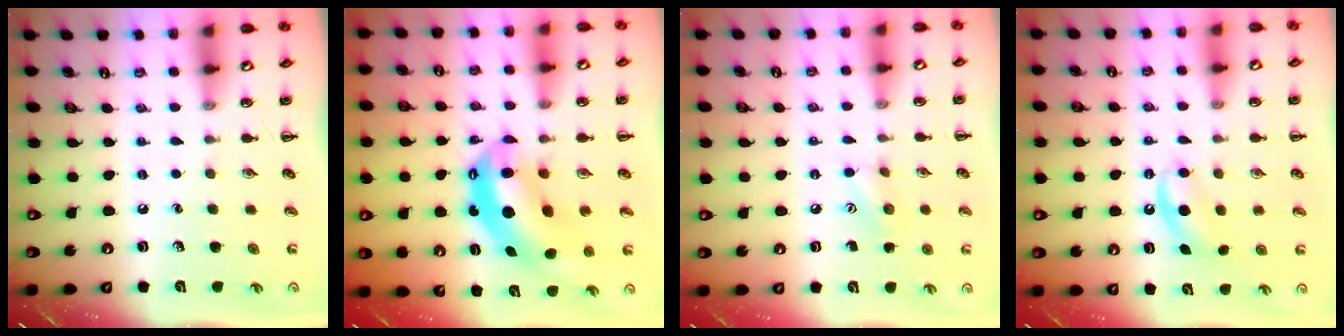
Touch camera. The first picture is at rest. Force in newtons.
{"total": 10.8, "press": 10.5, "slide": 2.6}
{"total": 8.2, "press": 8.1, "slide": 1.6}
{"total": 5.9, "press": 5.6, "slide": 1.9}